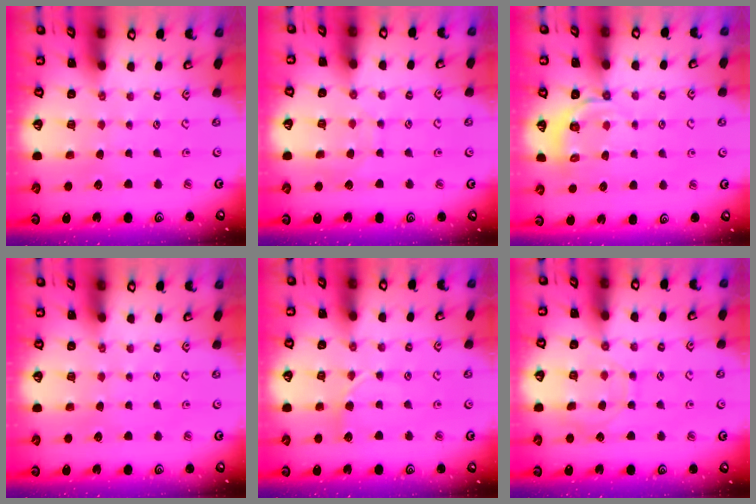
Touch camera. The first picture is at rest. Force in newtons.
{"total": 7.2, "press": 7.2, "slide": 0.5}
{"total": 4.4, "press": 3.8, "slide": 2.1}
{"total": 0.0}
{"total": 5.0, "press": 4.9, "slide": 0.7}
{"total": 9.0, "press": 9.0, "slide": 1.0}